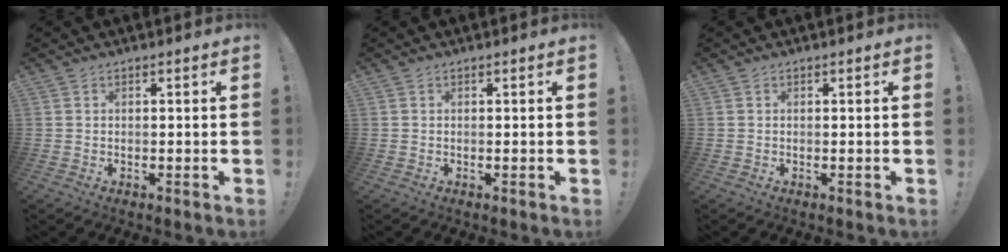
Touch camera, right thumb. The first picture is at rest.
{"total": 0.0}
{"total": 0.0}